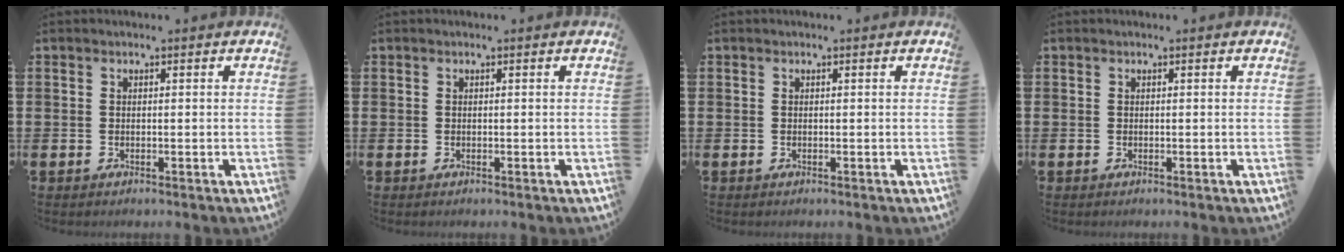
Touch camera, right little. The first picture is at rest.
{"total": 0.0}
{"total": 0.0}
{"total": 0.0}